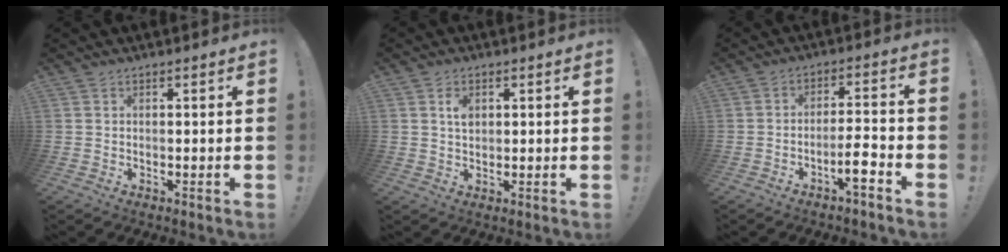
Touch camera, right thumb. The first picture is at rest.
{"total": 3.1, "force": [0.9, 2.1, 2.1], "torque": [-0.021, -0.004, 0.010]}
{"total": 7.2, "force": [-4.2, 1.4, 5.7], "torque": [-0.081, 0.018, -0.071]}